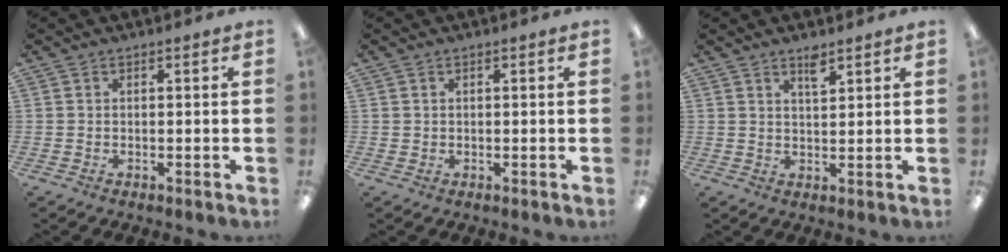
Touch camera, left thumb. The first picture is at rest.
{"total": 0.6, "force": [0.4, 0.5, -0.1], "torque": [0.001, 0.002, 0.007]}
{"total": 3.8, "force": [2.8, 1.1, 2.3], "torque": [-0.037, -0.006, 0.047]}